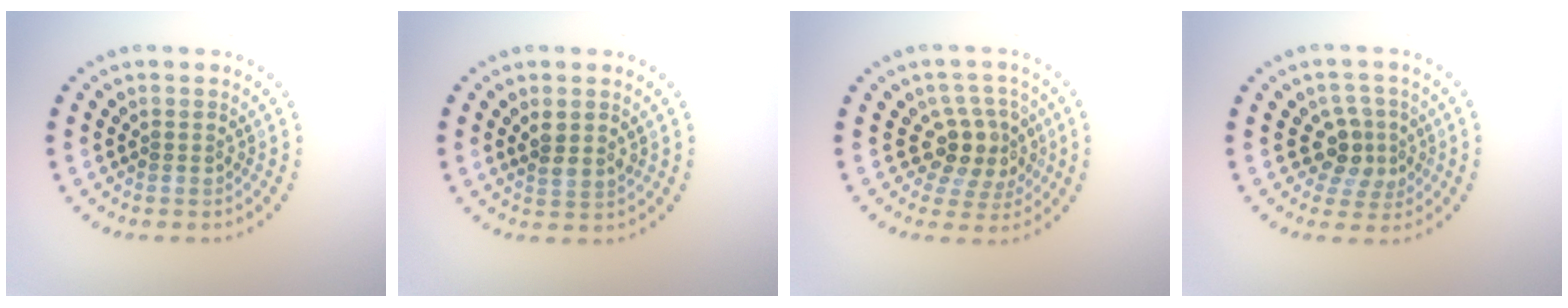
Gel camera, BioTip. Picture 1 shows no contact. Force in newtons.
{"total": 1.9, "press": 1.7, "slide": 0.8}
{"total": 3.7, "press": 3.3, "slide": 1.8}
{"total": 2.9, "press": 2.6, "slide": 1.4}